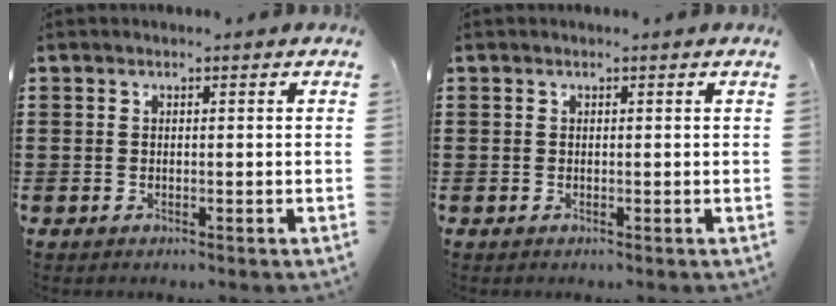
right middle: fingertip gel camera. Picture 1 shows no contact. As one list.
[{"total": 0.0}]